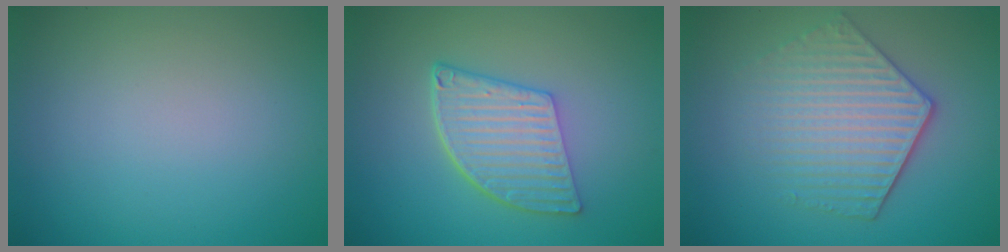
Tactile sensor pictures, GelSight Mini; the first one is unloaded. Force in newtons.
{"total": 5.5, "press": 4.1, "slide": 3.7}
{"total": 5.0, "press": 4.0, "slide": 3.1}